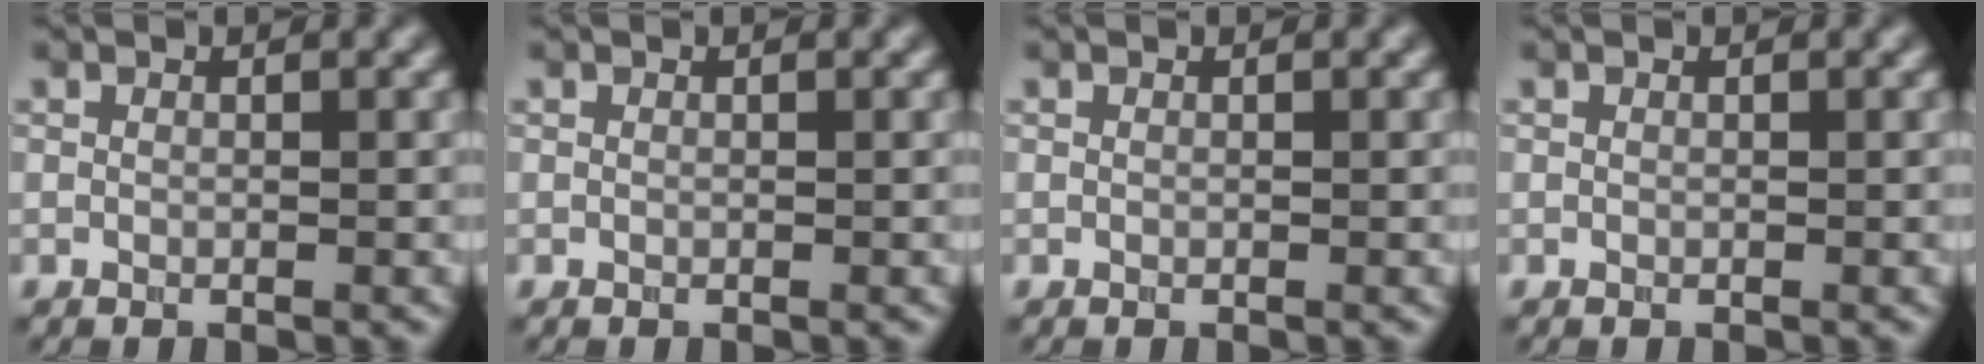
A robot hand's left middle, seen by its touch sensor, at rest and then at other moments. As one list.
[{"total": 0.0}, {"total": 0.0}, {"total": 0.0}]